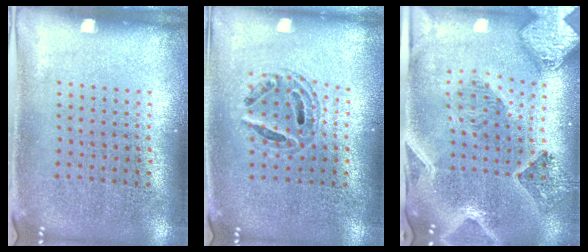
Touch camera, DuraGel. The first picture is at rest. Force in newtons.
{"total": 0.6, "press": 0.6, "slide": 0.2}
{"total": 2.2, "press": 2.0, "slide": 0.9}